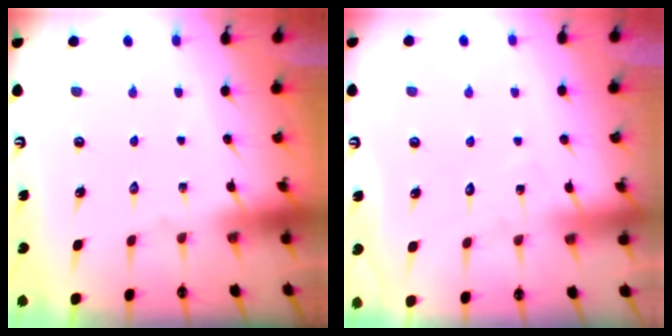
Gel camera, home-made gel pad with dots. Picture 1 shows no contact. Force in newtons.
{"total": 6.1, "press": 6.1, "slide": 0.4}